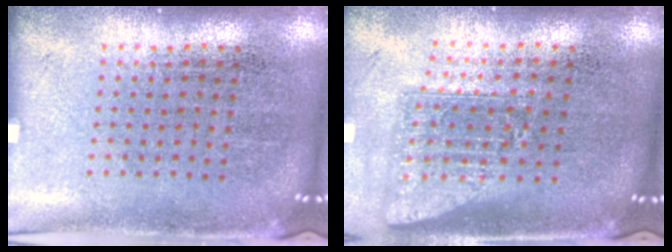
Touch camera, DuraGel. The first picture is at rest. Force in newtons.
{"total": 1.6, "press": 1.1, "slide": 1.0}